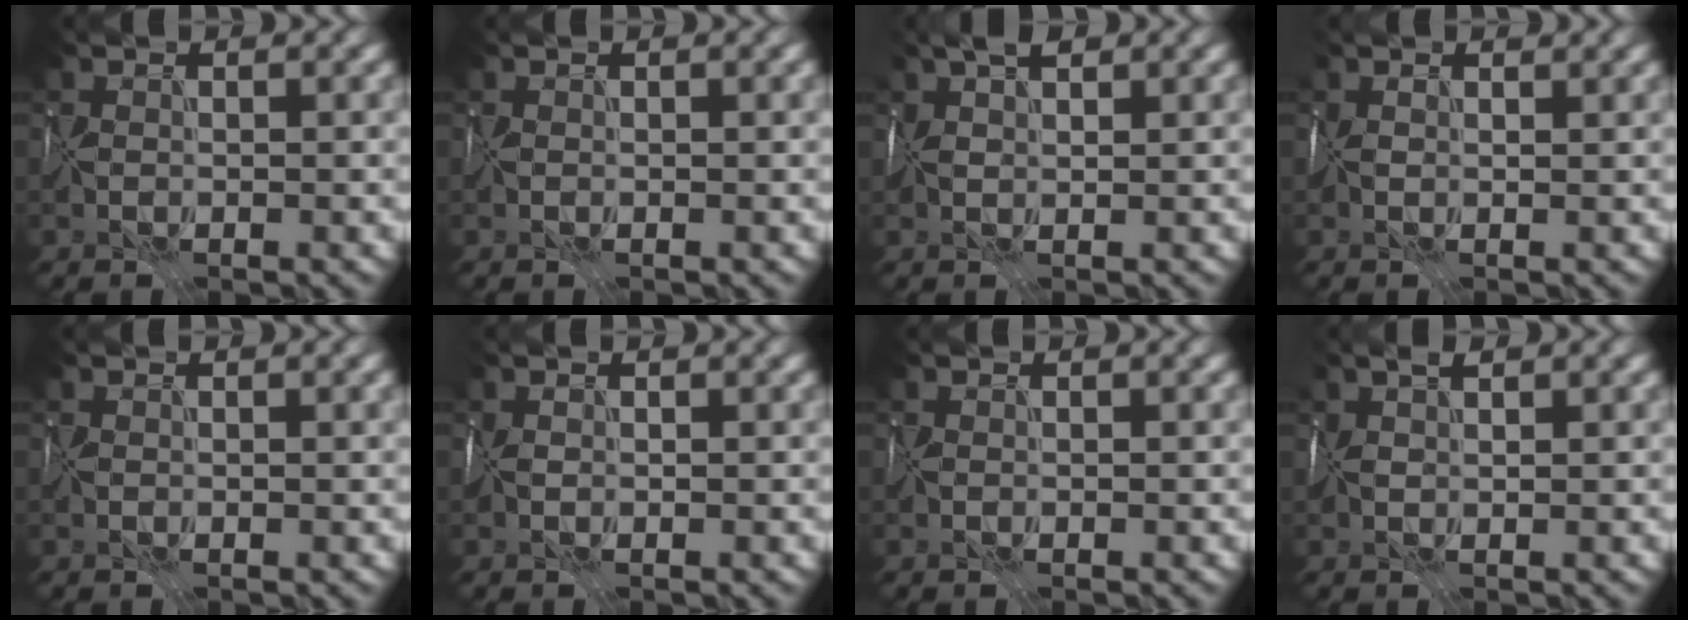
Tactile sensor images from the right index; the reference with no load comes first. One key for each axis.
{"total": 0.6, "fx": 0.2, "fy": 0.1, "fz": 0.6, "tx": -0.013, "ty": 0.000, "tz": 0.003}
{"total": 2.6, "fx": 1.8, "fy": 0.8, "fz": 1.7, "tx": -0.027, "ty": 0.009, "tz": 0.028}
{"total": 1.6, "fx": 1.0, "fy": 0.7, "fz": 1.0, "tx": -0.022, "ty": 0.005, "tz": 0.022}
{"total": 0.8, "fx": 0.2, "fy": 0.2, "fz": 0.8, "tx": -0.015, "ty": 0.000, "tz": 0.004}
{"total": 0.0}
{"total": 0.0}
{"total": 1.4, "fx": 1.0, "fy": 0.1, "fz": 0.9, "tx": -0.015, "ty": 0.005, "tz": 0.016}